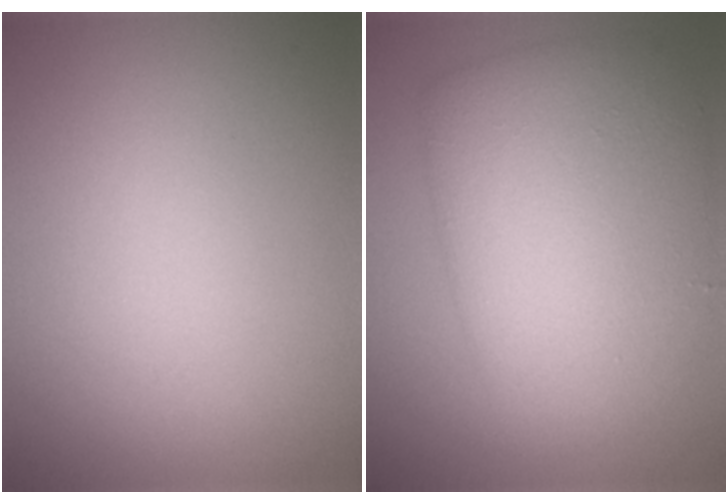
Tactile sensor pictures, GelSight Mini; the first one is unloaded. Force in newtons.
{"total": 7.9, "press": 7.9, "slide": 0.2}